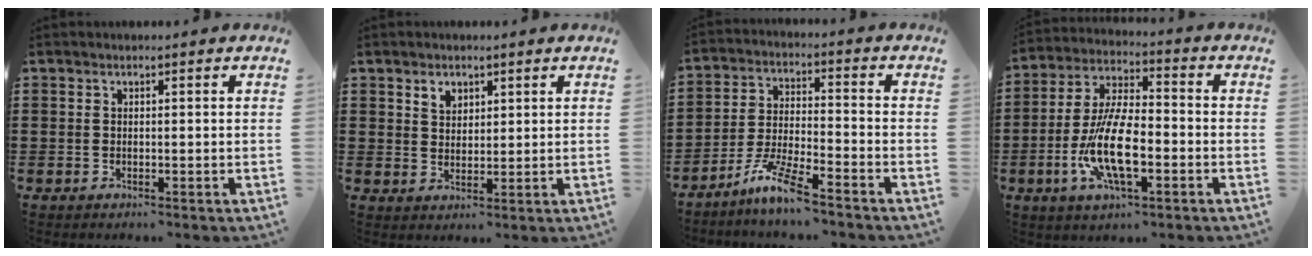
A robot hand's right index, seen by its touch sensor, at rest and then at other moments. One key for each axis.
{"total": 2.7, "fx": 1.9, "fy": 1.7, "fz": 0.8, "tx": -0.021, "ty": 0.005, "tz": 0.035}
{"total": 7.7, "fx": -6.2, "fy": 0.3, "fz": 4.6, "tx": -0.107, "ty": -0.011, "tz": -0.123}
{"total": 11.9, "fx": -3.7, "fy": 4.4, "fz": 10.4, "tx": -0.230, "ty": -0.008, "tz": -0.072}